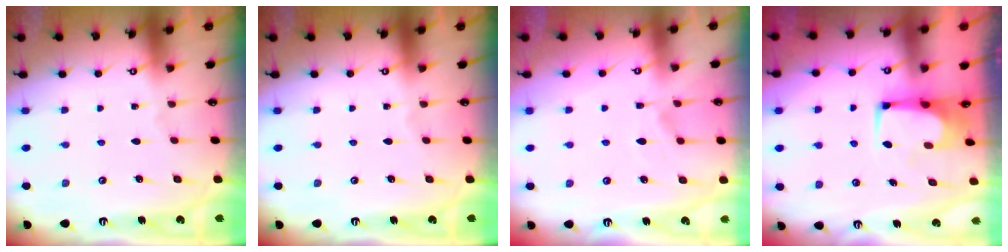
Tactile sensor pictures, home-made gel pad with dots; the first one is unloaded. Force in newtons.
{"total": 0.0}
{"total": 1.7, "press": 1.0, "slide": 1.3}
{"total": 1.0, "press": 0.9, "slide": 0.2}